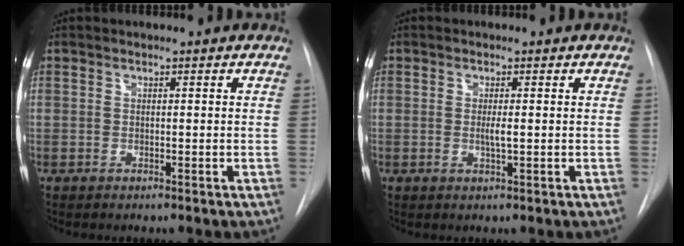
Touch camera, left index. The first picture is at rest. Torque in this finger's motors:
{"motor_torque": [0.46, 0.03, 0.16, 0.05]}